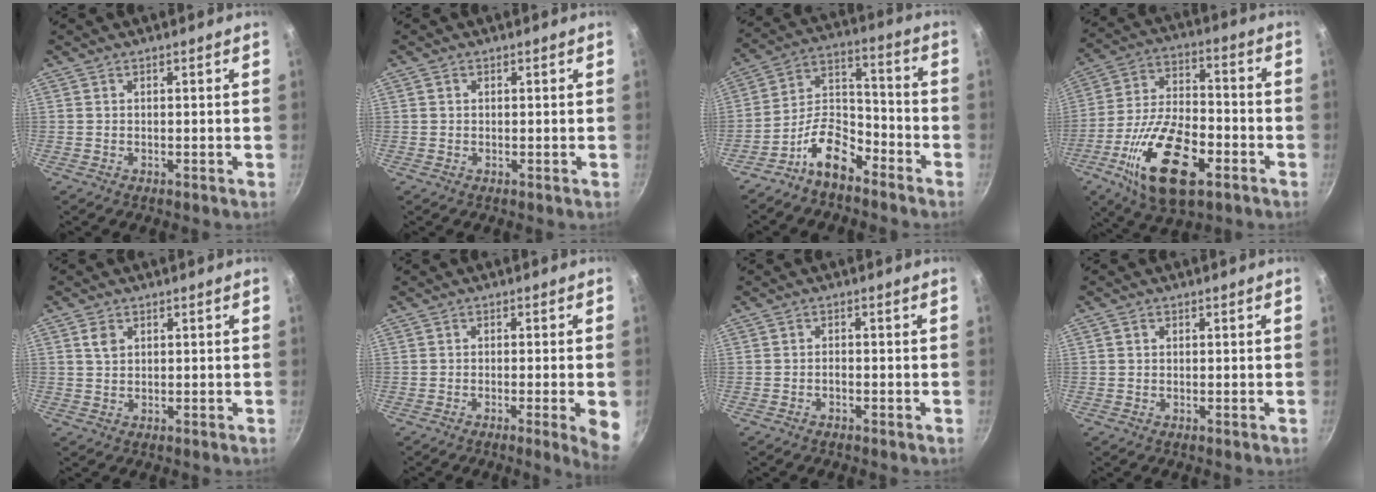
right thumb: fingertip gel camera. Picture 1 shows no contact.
{"total": 0.6, "force": [0.3, 0.4, 0.3], "torque": [-0.006, 0.001, 0.005]}
{"total": 10.8, "force": [-7.5, 5.0, 6.0], "torque": [-0.095, 0.082, -0.153]}
{"total": 20.2, "force": [-8.5, 9.4, 15.8], "torque": [-0.279, 0.025, -0.153]}
{"total": 2.7, "force": [1.0, 1.9, 1.6], "torque": [-0.023, -0.002, 0.021]}
{"total": 6.5, "force": [-1.7, 0.4, 6.2], "torque": [-0.072, 0.003, -0.020]}
{"total": 1.0, "force": [-0.6, 0.3, 0.7], "torque": [-0.013, 0.008, -0.011]}
{"total": 0.8, "force": [0.3, 0.6, 0.5], "torque": [-0.008, 0.001, 0.006]}